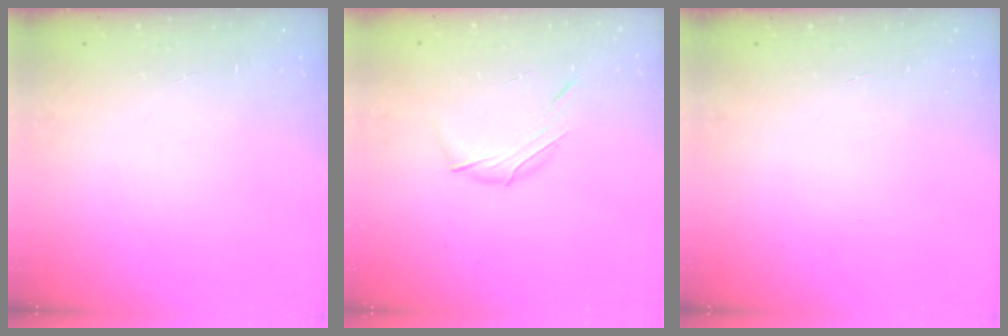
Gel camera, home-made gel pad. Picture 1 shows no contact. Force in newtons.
{"total": 5.7, "press": 5.6, "slide": 0.9}
{"total": 0.0}